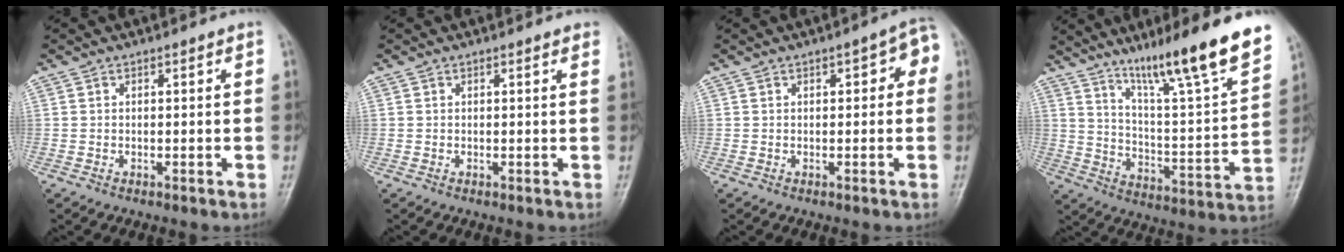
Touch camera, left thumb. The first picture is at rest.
{"total": 1.7, "force": [1.4, 0.4, 1.0], "torque": [-0.008, 0.002, 0.008]}
{"total": 4.5, "force": [1.1, 2.2, 3.8], "torque": [-0.027, 0.012, 0.003]}
{"total": 20.3, "force": [14.3, 1.6, 14.3], "torque": [-0.195, -0.071, 0.234]}